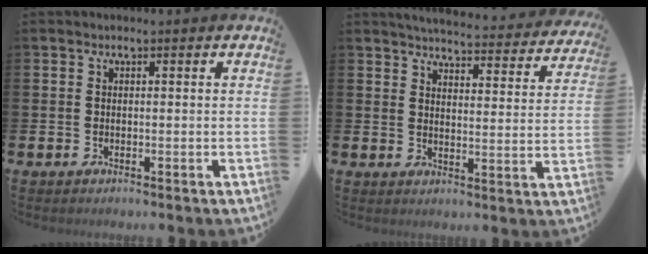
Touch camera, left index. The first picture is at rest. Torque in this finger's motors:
{"motor_torque": [0.04, -0.35, 0.01, 0.03]}